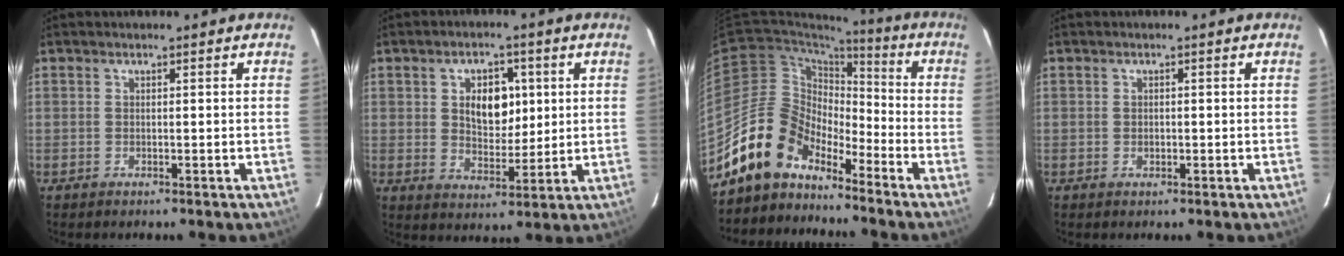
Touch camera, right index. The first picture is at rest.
{"total": 8.4, "force": [2.1, 5.4, 6.0], "torque": [-0.099, 0.010, 0.041]}
{"total": 13.3, "force": [-10.8, 6.8, 3.9], "torque": [-0.077, 0.027, -0.199]}
{"total": 0.8, "force": [-0.1, 0.7, 0.3], "torque": [-0.001, 0.001, -0.001]}